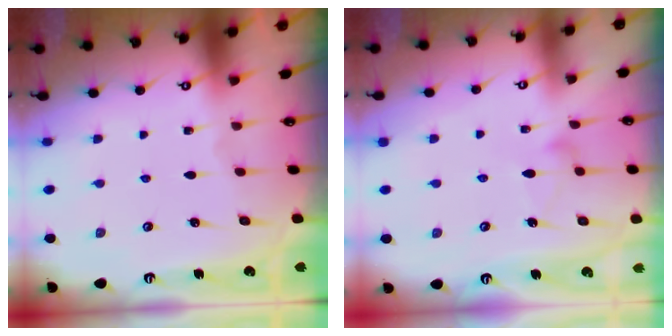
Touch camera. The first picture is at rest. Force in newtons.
{"total": 8.8, "press": 8.7, "slide": 0.5}